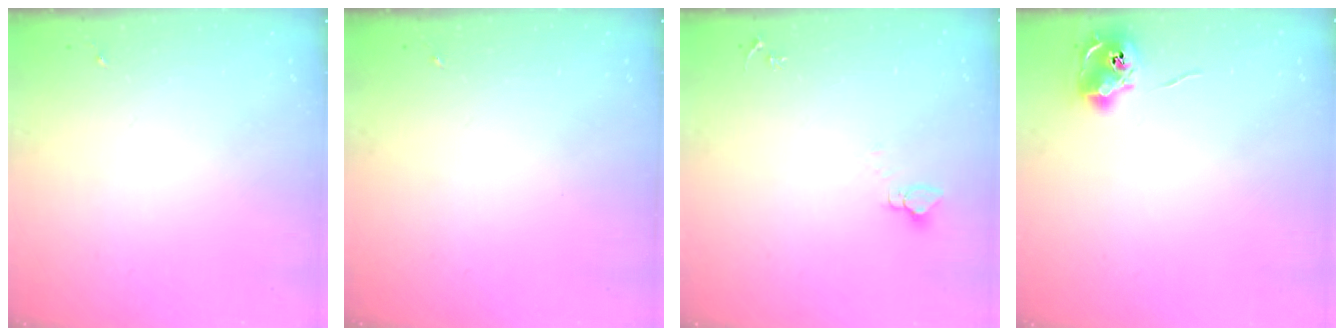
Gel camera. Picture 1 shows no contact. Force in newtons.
{"total": 0.0}
{"total": 2.7, "press": 2.7, "slide": 0.1}
{"total": 8.8, "press": 8.8, "slide": 0.1}